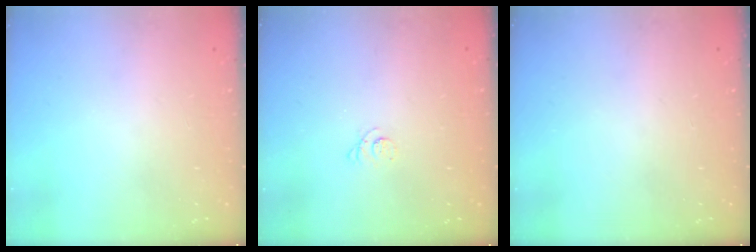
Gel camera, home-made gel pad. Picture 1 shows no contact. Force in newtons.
{"total": 2.3, "press": 2.3, "slide": 0.3}
{"total": 0.0}